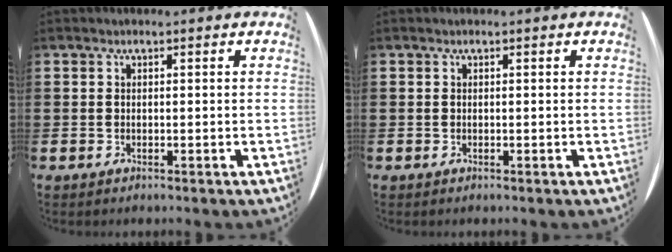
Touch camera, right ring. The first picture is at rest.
{"total": 0.0}